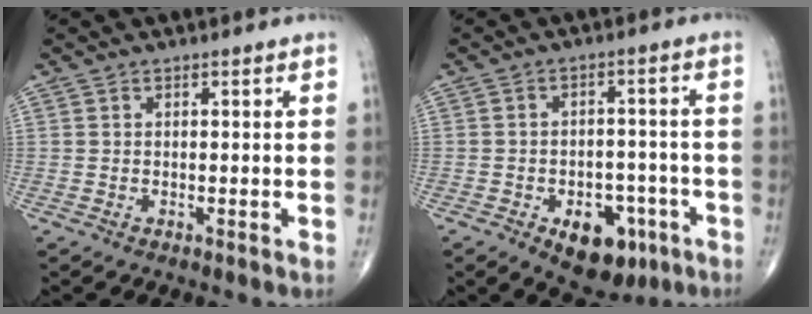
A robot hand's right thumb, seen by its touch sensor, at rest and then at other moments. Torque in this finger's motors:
{"motor_torque": [2.35, 1.56, 0.54, -0.75, 0.02]}